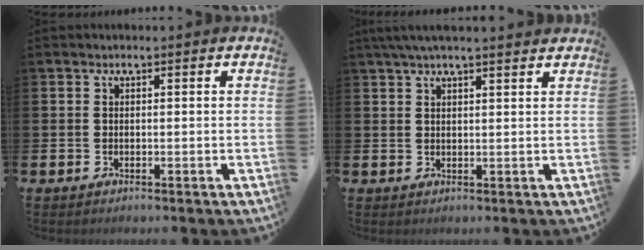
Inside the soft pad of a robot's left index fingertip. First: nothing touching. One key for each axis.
{"total": 3.6, "fx": 3.1, "fy": 0.3, "fz": 1.8, "tx": -0.039, "ty": -0.002, "tz": 0.057}